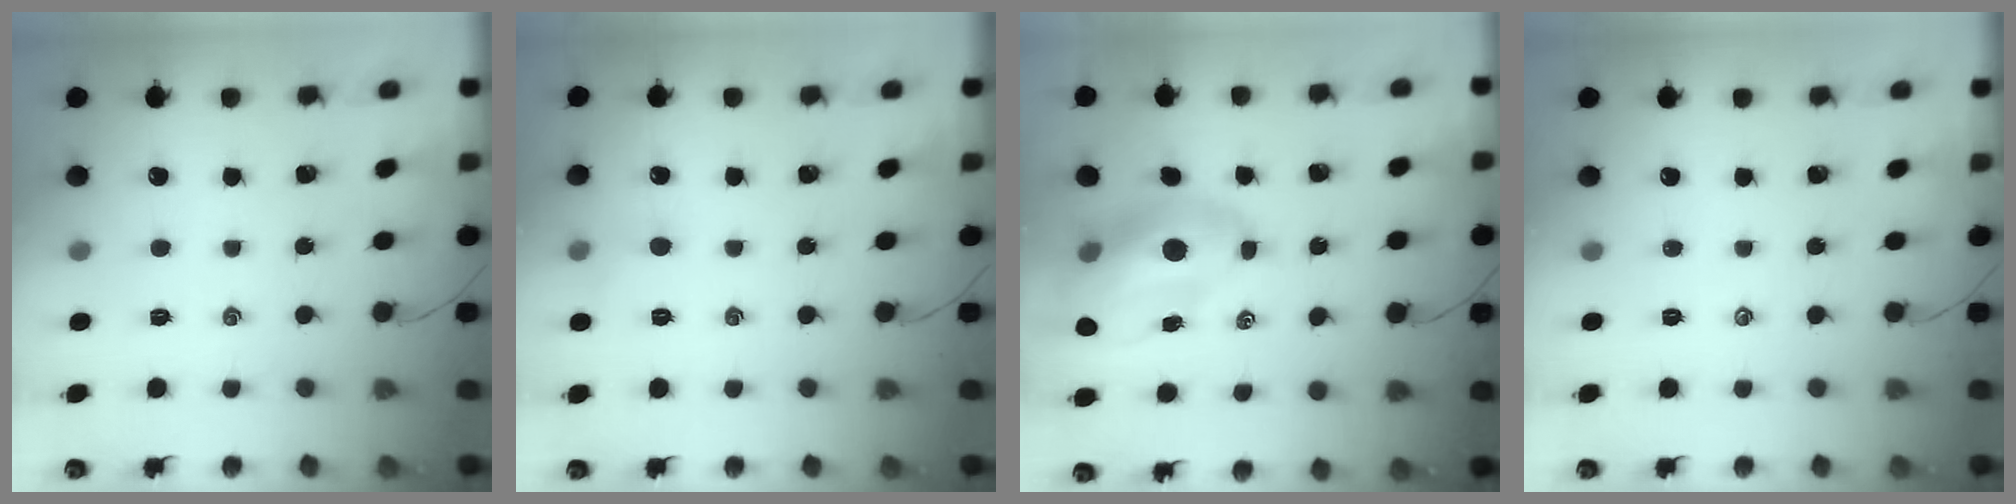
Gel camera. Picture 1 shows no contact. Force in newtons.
{"total": 4.7, "press": 4.6, "slide": 1.1}
{"total": 11.8, "press": 11.3, "slide": 3.4}
{"total": 0.0}